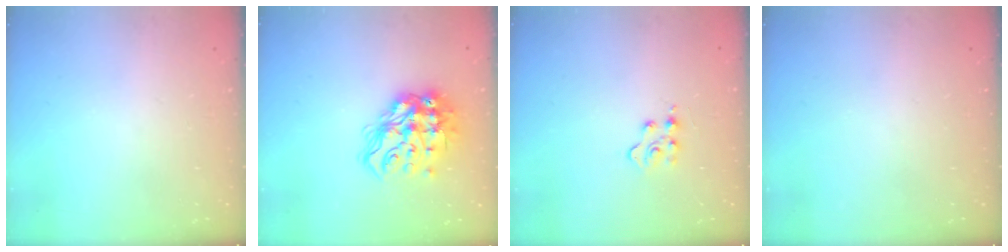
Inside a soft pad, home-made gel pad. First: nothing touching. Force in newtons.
{"total": 16.6, "press": 16.5, "slide": 1.9}
{"total": 3.5, "press": 3.4, "slide": 0.6}
{"total": 0.0}